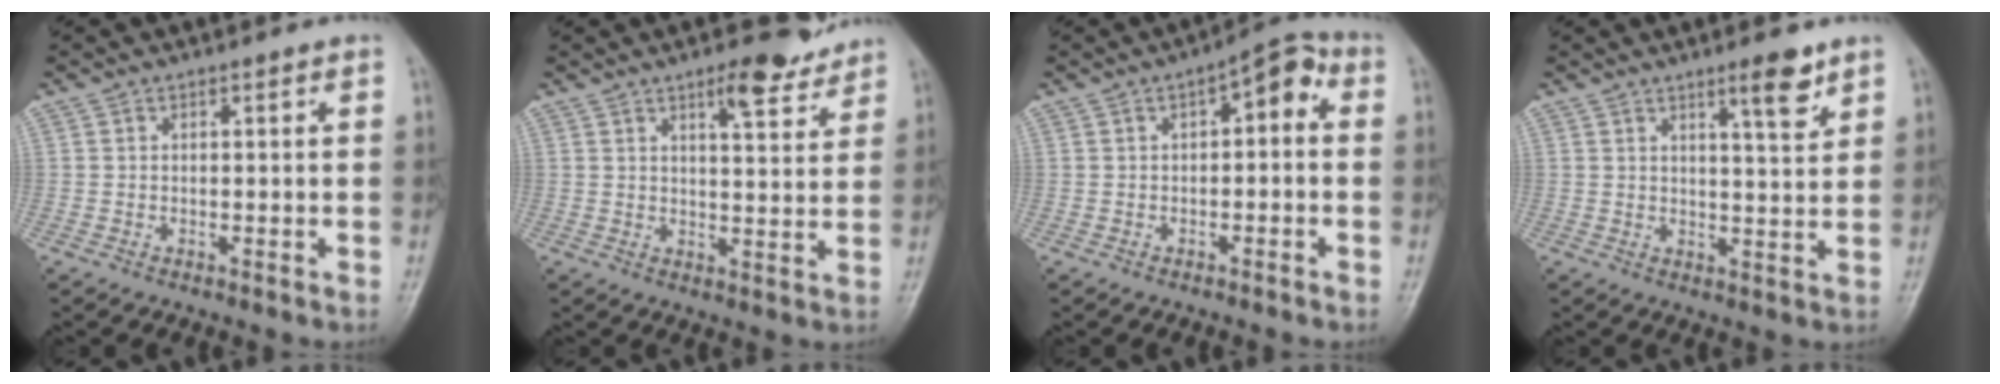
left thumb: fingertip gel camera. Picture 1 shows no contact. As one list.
[{"total": 7.4, "force": [5.2, 2.2, 4.7], "torque": [-0.052, -0.034, 0.073]}, {"total": 5.7, "force": [0.6, 2.8, 5.0], "torque": [-0.046, 0.028, -0.007]}, {"total": 5.7, "force": [3.8, 1.0, 4.1], "torque": [-0.054, -0.028, 0.057]}]